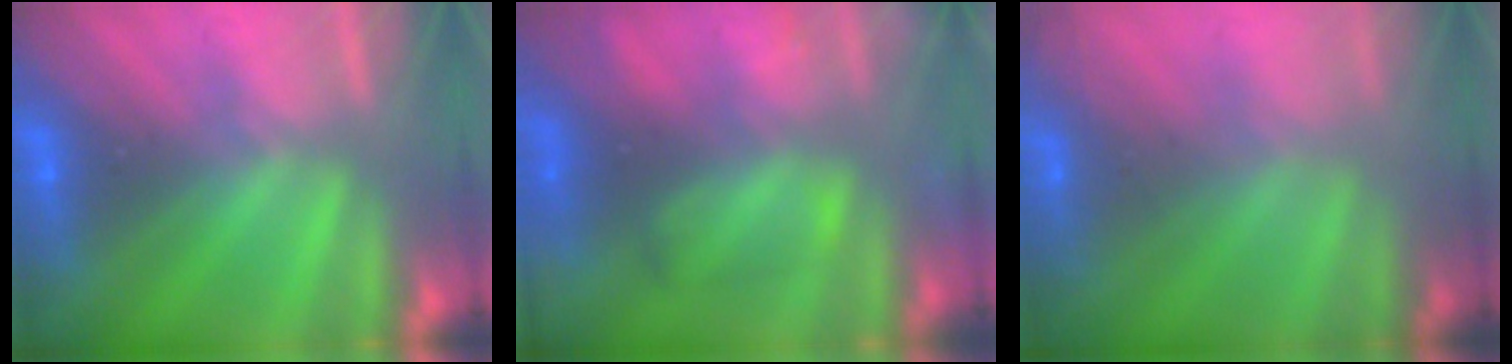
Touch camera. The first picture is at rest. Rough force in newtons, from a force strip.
{"total": 8.7}
{"total": 8.2}